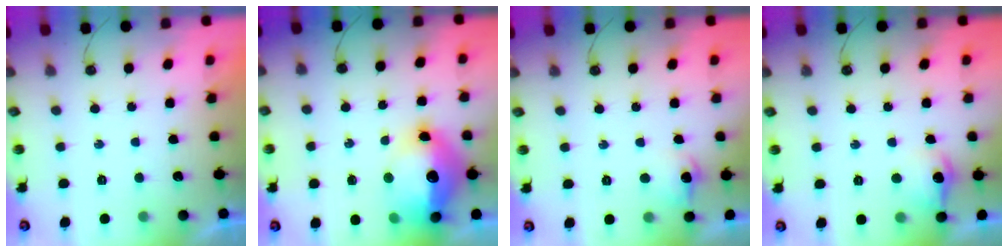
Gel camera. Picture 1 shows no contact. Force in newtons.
{"total": 18.5, "press": 18.0, "slide": 4.0}
{"total": 7.3, "press": 7.2, "slide": 0.8}
{"total": 9.6, "press": 9.6, "slide": 0.9}